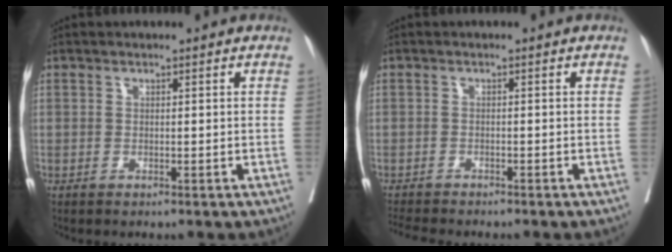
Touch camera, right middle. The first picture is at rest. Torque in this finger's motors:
{"motor_torque": [0.73, -0.81, 0.07, 0.05]}